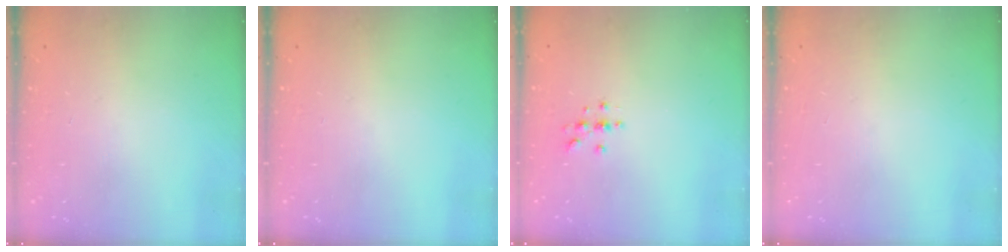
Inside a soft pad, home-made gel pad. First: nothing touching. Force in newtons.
{"total": 0.0}
{"total": 3.0, "press": 3.0, "slide": 0.4}
{"total": 0.0}